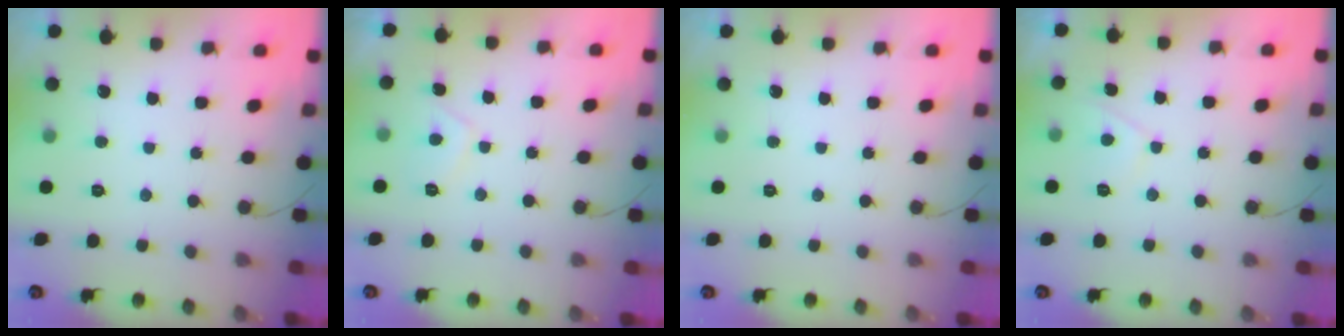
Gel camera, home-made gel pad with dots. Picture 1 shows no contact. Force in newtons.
{"total": 2.8, "press": 2.8, "slide": 0.7}
{"total": 0.0}
{"total": 2.4, "press": 2.3, "slide": 0.5}